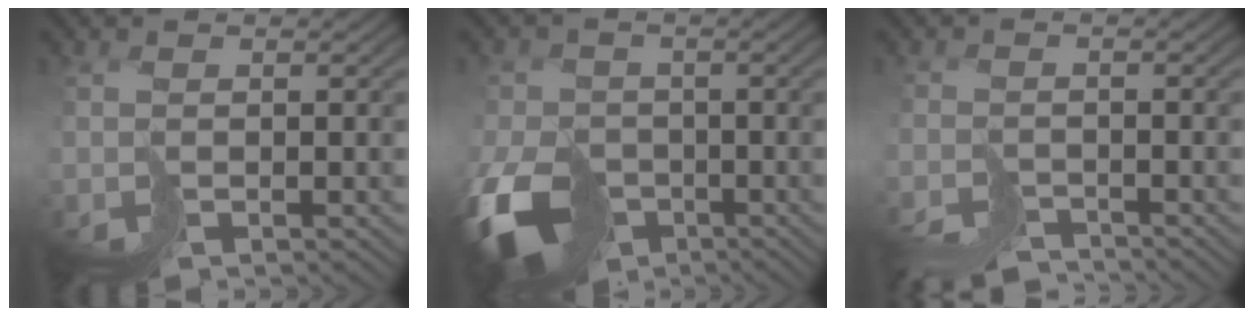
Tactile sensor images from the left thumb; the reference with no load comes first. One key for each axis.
{"total": 11.7, "fx": -5.6, "fy": 8.3, "fz": 6.0, "tx": -0.148, "ty": -0.048, "tz": -0.100}
{"total": 4.2, "fx": -4.1, "fy": 0.7, "fz": 0.5, "tx": -0.003, "ty": -0.008, "tz": -0.077}